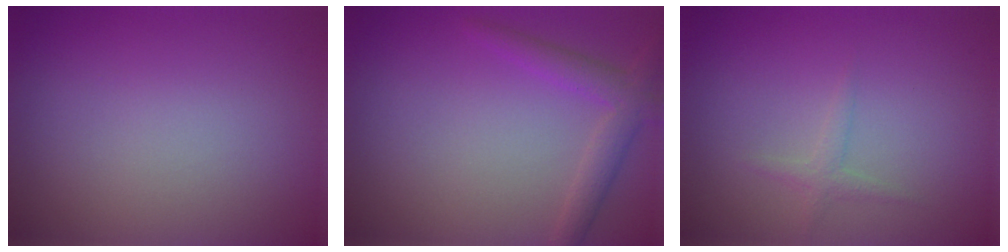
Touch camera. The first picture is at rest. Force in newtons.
{"total": 2.7, "press": 2.7, "slide": 0.1}
{"total": 1.1, "press": 1.1, "slide": 0.1}